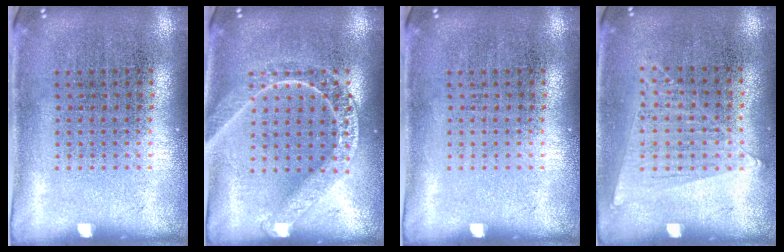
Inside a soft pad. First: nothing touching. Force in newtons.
{"total": 2.7, "press": 2.6, "slide": 0.4}
{"total": 0.0}
{"total": 1.0, "press": 1.0, "slide": 0.4}